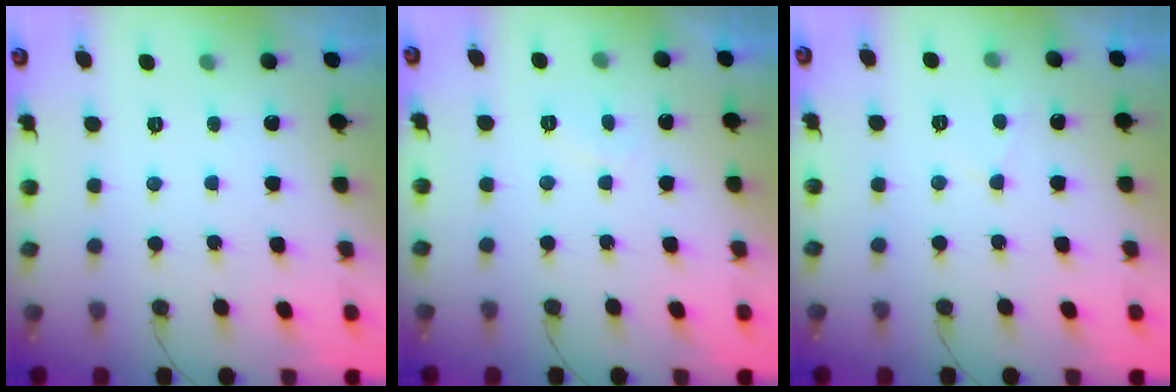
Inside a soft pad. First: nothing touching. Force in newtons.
{"total": 1.7, "press": 1.6, "slide": 0.6}
{"total": 2.3, "press": 2.3, "slide": 0.4}